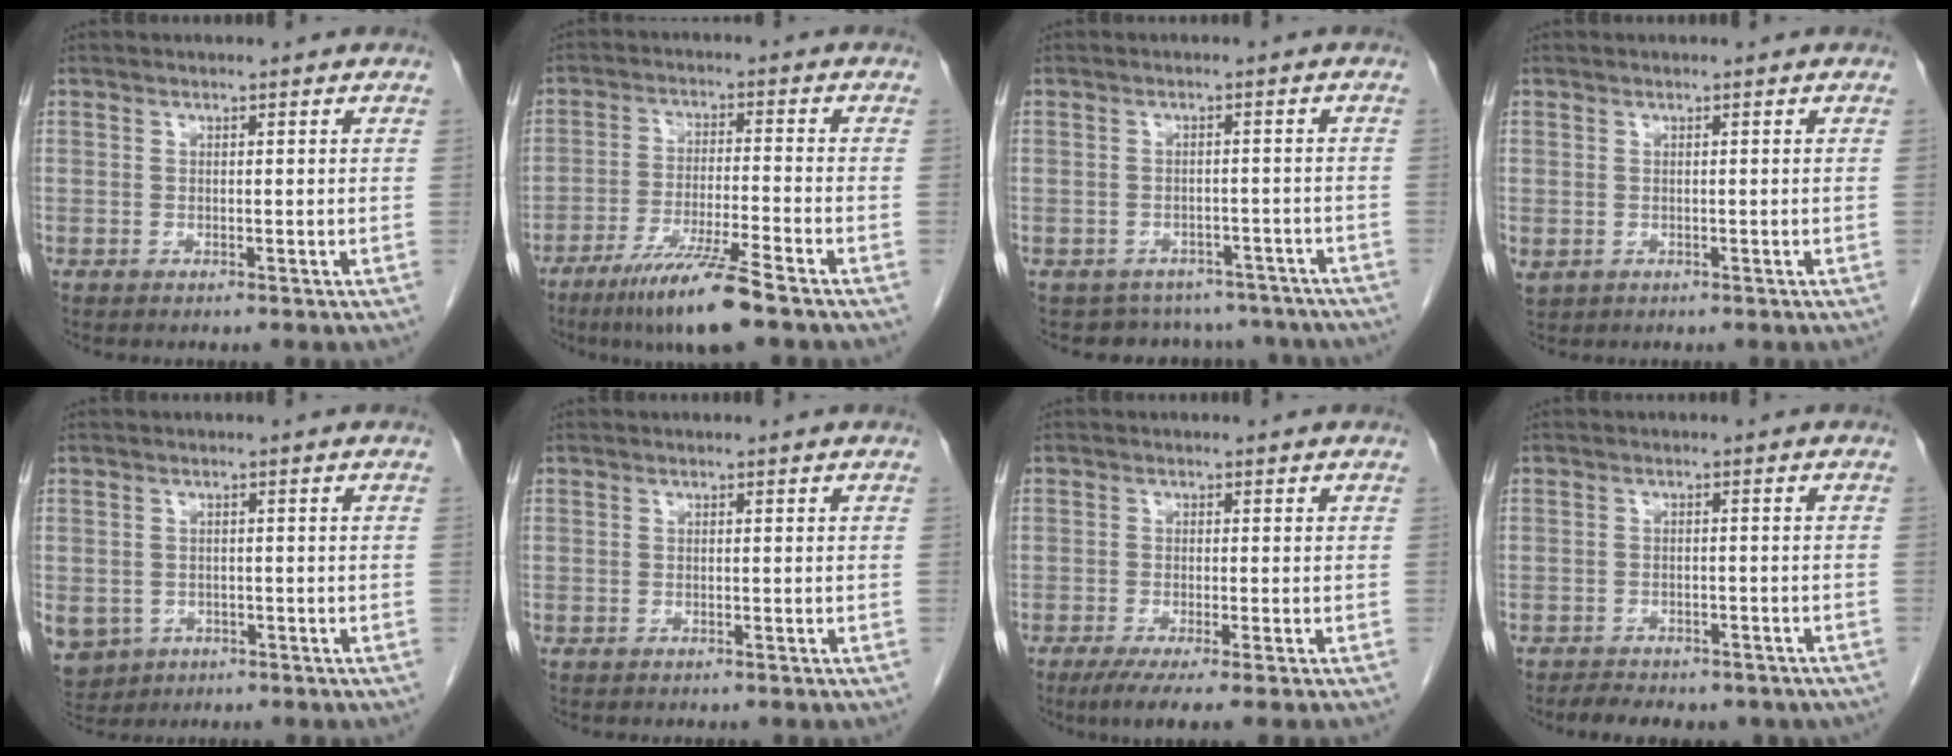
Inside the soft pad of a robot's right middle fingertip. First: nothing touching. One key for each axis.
{"total": 9.7, "fx": -6.9, "fy": -0.3, "fz": 6.9, "tx": -0.128, "ty": -0.030, "tz": -0.126}
{"total": 10.1, "fx": -8.7, "fy": 5.0, "fz": 0.8, "tx": -0.002, "ty": 0.025, "tz": -0.089}
{"total": 1.3, "fx": -0.1, "fy": 1.1, "fz": 0.7, "tx": -0.015, "ty": -0.001, "tz": 0.010}
{"total": 10.1, "fx": -4.1, "fy": 8.6, "fz": 3.4, "tx": -0.103, "ty": 0.000, "tz": -0.050}
{"total": 0.5, "fx": -0.5, "fy": 0.2, "fz": 0.1, "tx": -0.011, "ty": -0.001, "tz": -0.009}
{"total": 5.6, "fx": -4.0, "fy": -0.4, "fz": 3.9, "tx": -0.056, "ty": -0.014, "tz": -0.067}
{"total": 9.8, "fx": -8.1, "fy": 3.8, "fz": 4.0, "tx": -0.066, "ty": 0.008, "tz": -0.095}